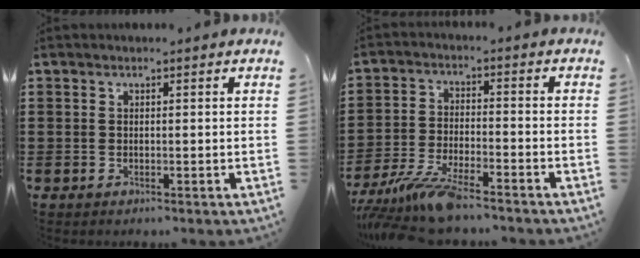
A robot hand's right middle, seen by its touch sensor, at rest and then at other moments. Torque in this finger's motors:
{"motor_torque": [2.14, 0.00, 0.69, 0.21]}